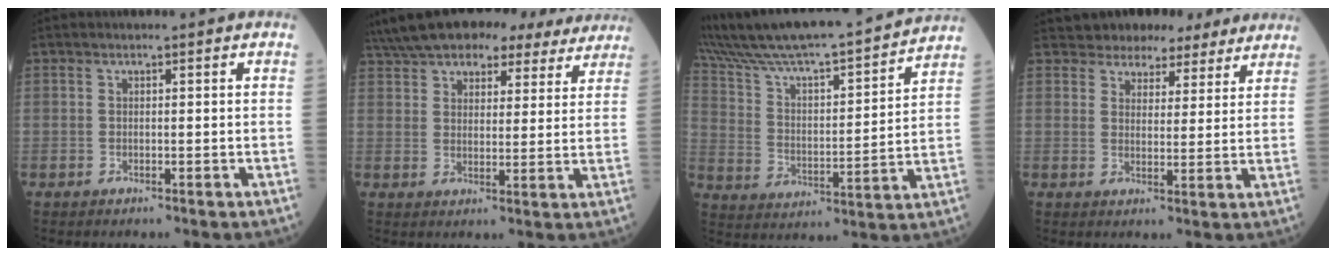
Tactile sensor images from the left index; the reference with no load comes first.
{"total": 20.7, "force": [17.3, 7.7, 8.4], "torque": [-0.154, 0.048, 0.235]}
{"total": 22.4, "force": [20.0, 1.8, 10.1], "torque": [-0.175, 0.011, 0.314]}
{"total": 10.7, "force": [9.6, 4.4, 1.8], "torque": [-0.006, 0.019, 0.112]}